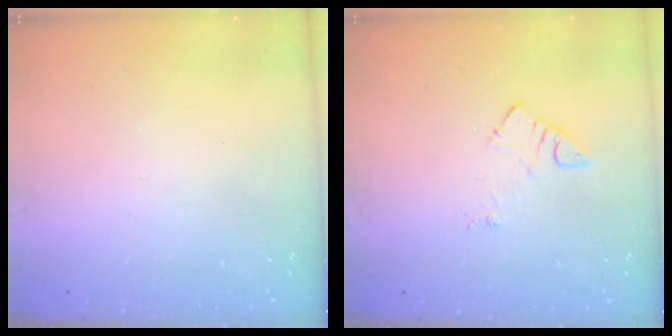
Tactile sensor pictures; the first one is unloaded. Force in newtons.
{"total": 4.2, "press": 4.1, "slide": 0.8}